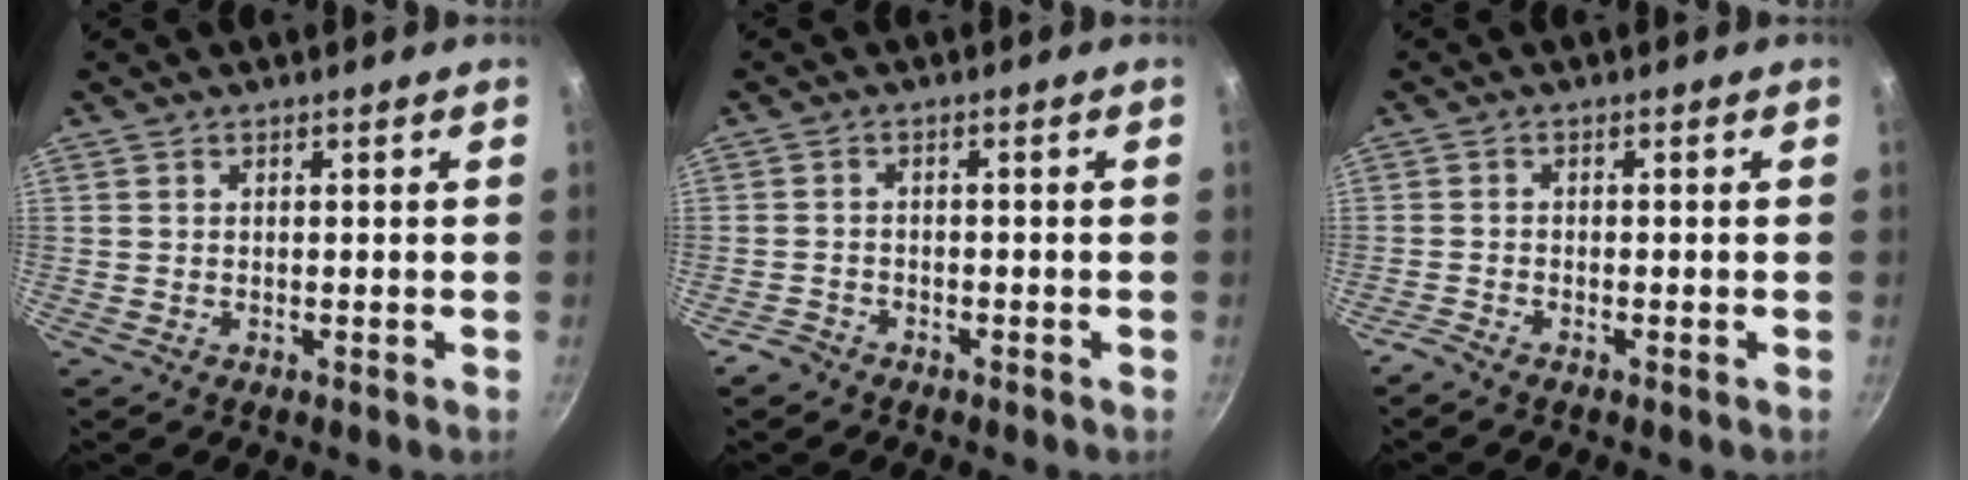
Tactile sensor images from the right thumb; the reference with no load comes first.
{"total": 2.3, "force": [-1.9, 1.3, 0.4], "torque": [-0.010, 0.022, -0.032]}
{"total": 1.6, "force": [-1.4, 0.2, 0.7], "torque": [-0.032, 0.011, -0.032]}